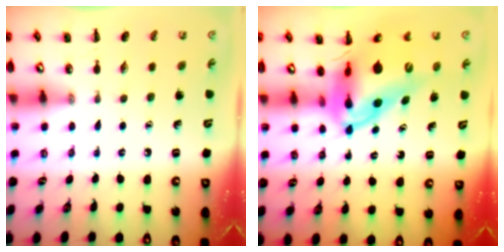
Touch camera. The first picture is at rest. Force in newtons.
{"total": 14.0, "press": 13.4, "slide": 4.0}